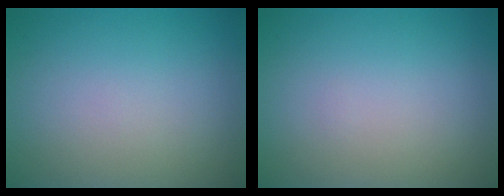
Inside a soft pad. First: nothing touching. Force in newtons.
{"total": 0.0}